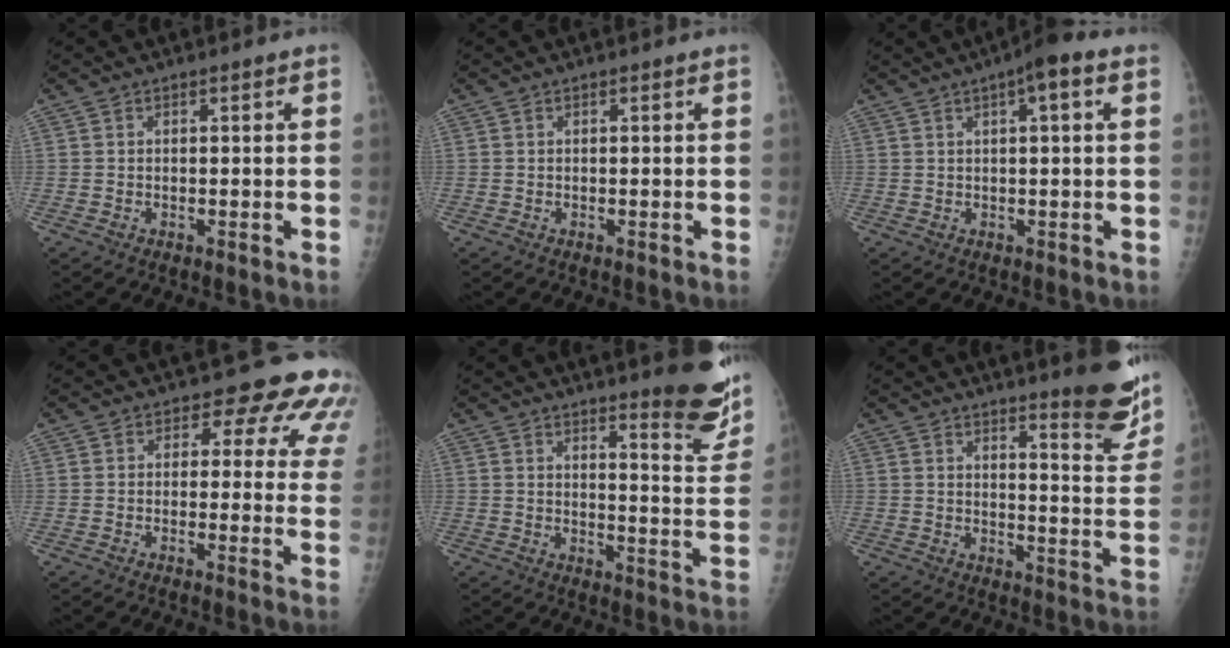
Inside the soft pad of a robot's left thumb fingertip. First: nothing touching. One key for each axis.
{"total": 0.0}
{"total": 5.6, "fx": 2.4, "fy": 1.0, "fz": 5.0, "tx": -0.077, "ty": 0.013, "tz": 0.030}
{"total": 10.4, "fx": 7.3, "fy": 5.9, "fz": 4.5, "tx": 0.005, "ty": -0.025, "tz": 0.054}
{"total": 12.2, "fx": 9.4, "fy": 2.3, "fz": 7.5, "tx": -0.062, "ty": -0.078, "tz": 0.114}
{"total": 11.0, "fx": 8.6, "fy": 1.8, "fz": 6.5, "tx": -0.054, "ty": -0.072, "tz": 0.107}